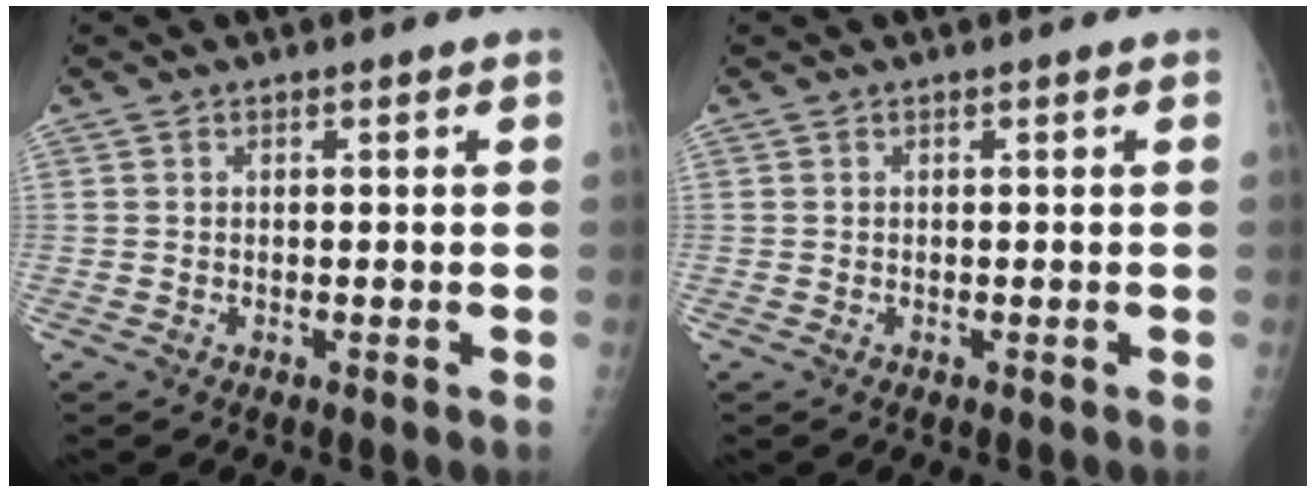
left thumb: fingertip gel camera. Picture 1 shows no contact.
{"total": 0.0}